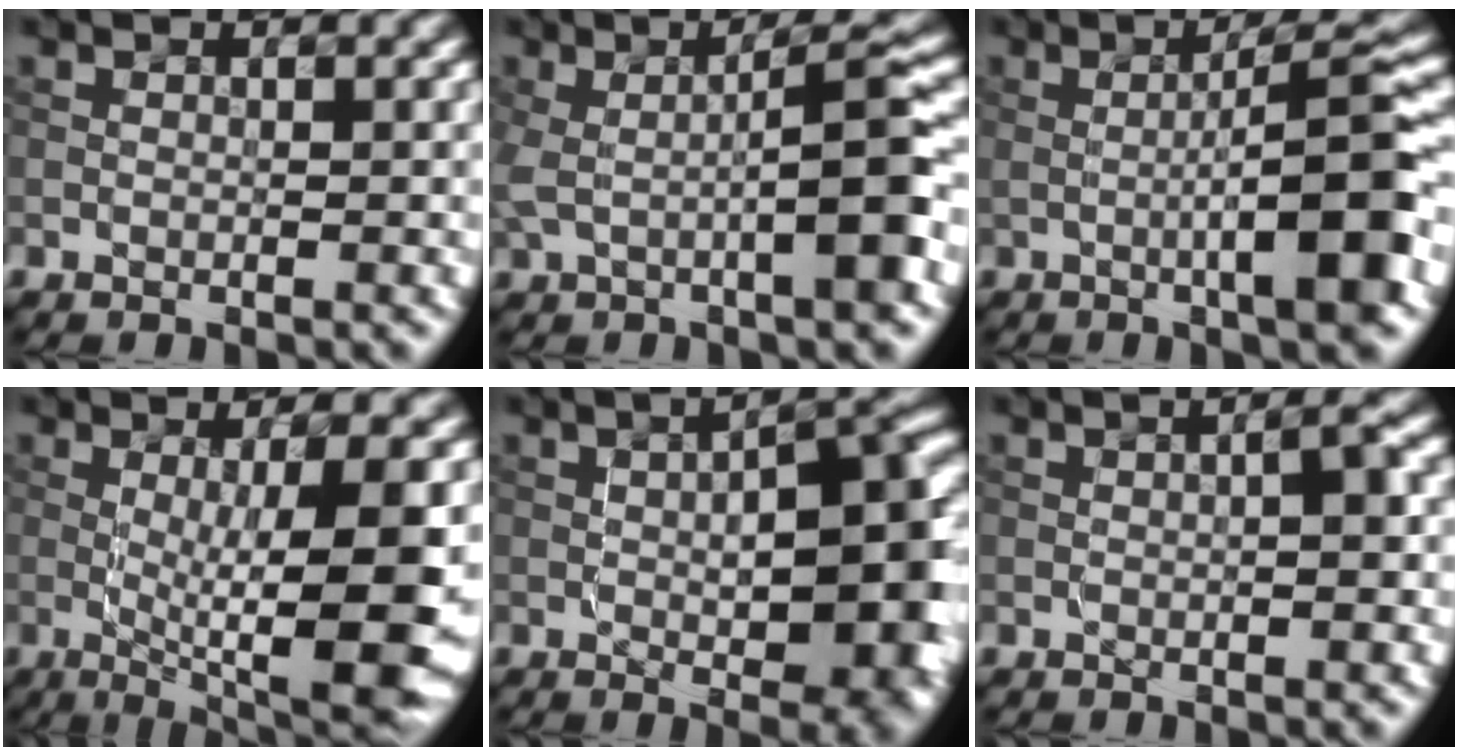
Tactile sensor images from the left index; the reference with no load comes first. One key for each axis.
{"total": 6.4, "fx": -0.2, "fy": 1.4, "fz": 6.3, "tx": -0.099, "ty": 0.009, "tz": -0.005}
{"total": 8.3, "fx": -0.8, "fy": 1.4, "fz": 8.1, "tx": -0.108, "ty": 0.012, "tz": -0.014}
{"total": 11.0, "fx": -0.8, "fy": 2.4, "fz": 10.7, "tx": -0.145, "ty": -0.015, "tz": -0.007}
{"total": 10.5, "fx": -0.7, "fy": 4.4, "fz": 9.5, "tx": -0.113, "ty": 0.008, "tz": -0.010}
{"total": 2.4, "fx": -0.1, "fy": 0.4, "fz": 2.3, "tx": -0.034, "ty": 0.006, "tz": 0.001}